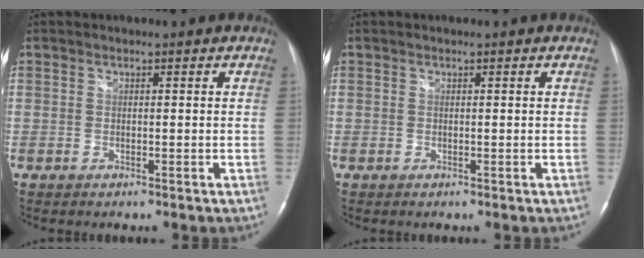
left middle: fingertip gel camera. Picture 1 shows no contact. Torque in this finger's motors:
{"motor_torque": [0.00, 0.00, 0.10, 0.00]}